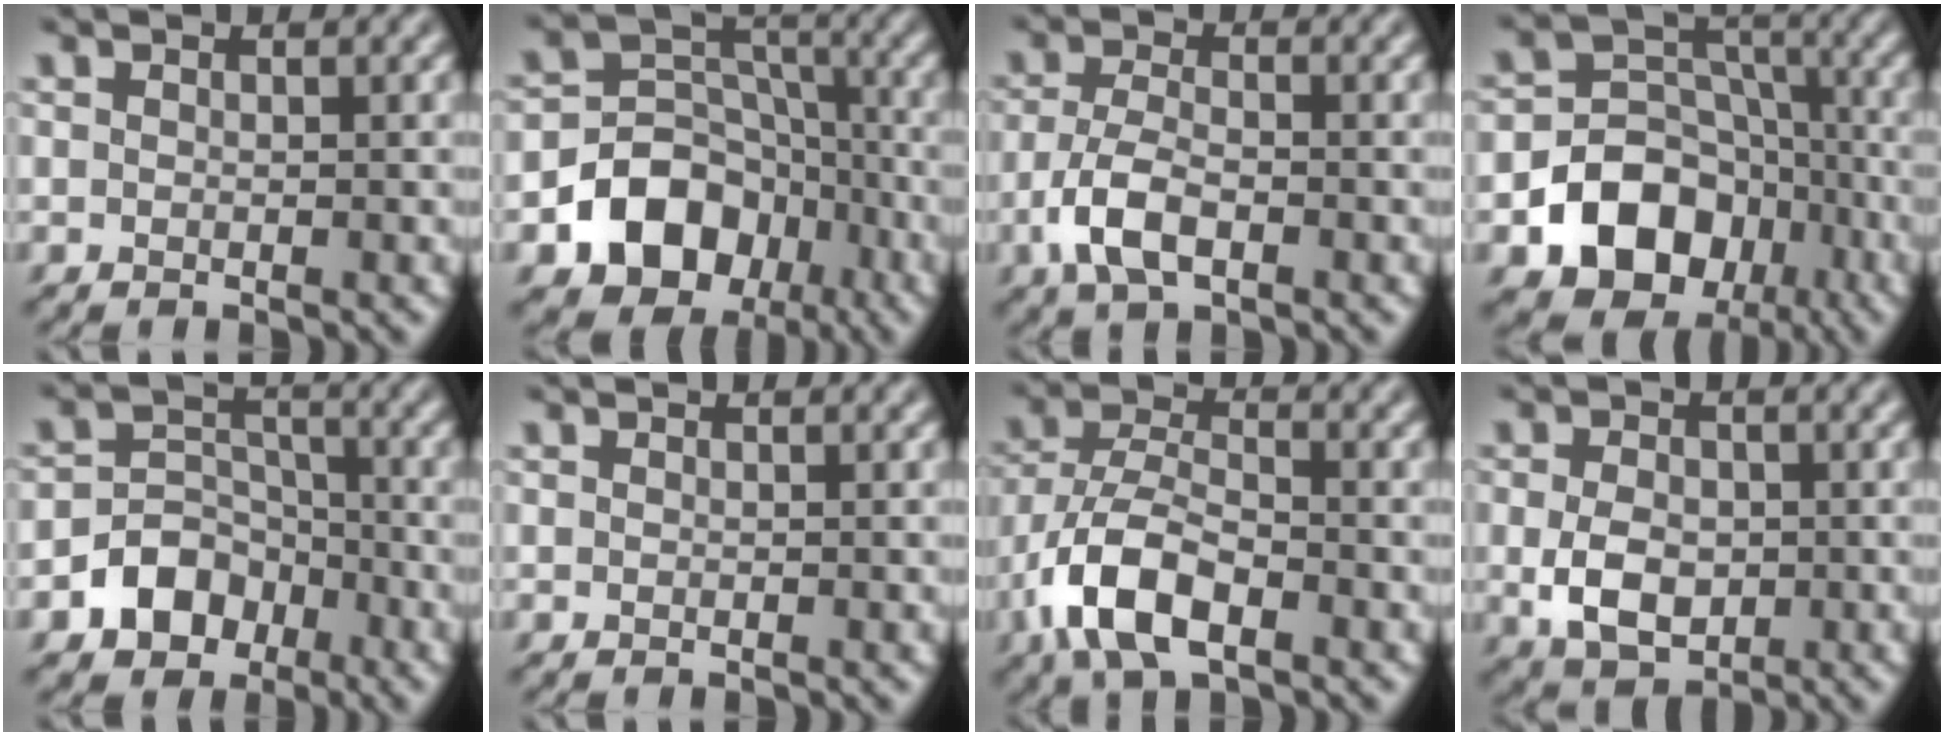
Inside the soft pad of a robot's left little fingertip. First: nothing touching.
{"total": 10.0, "force": [-4.8, 7.8, 4.1], "torque": [-0.053, -0.001, -0.109]}
{"total": 4.2, "force": [-2.0, 1.9, 3.2], "torque": [-0.067, -0.001, -0.042]}
{"total": 11.7, "force": [-5.6, 9.3, 4.5], "torque": [-0.056, -0.012, -0.122]}
{"total": 4.8, "force": [-2.7, 3.6, 1.8], "torque": [-0.012, 0.005, -0.054]}
{"total": 0.0}
{"total": 7.4, "force": [-3.8, 3.3, 5.4], "torque": [-0.111, 0.000, -0.084]}
{"total": 4.4, "force": [-0.7, 3.1, 3.0], "torque": [-0.062, -0.006, -0.013]}